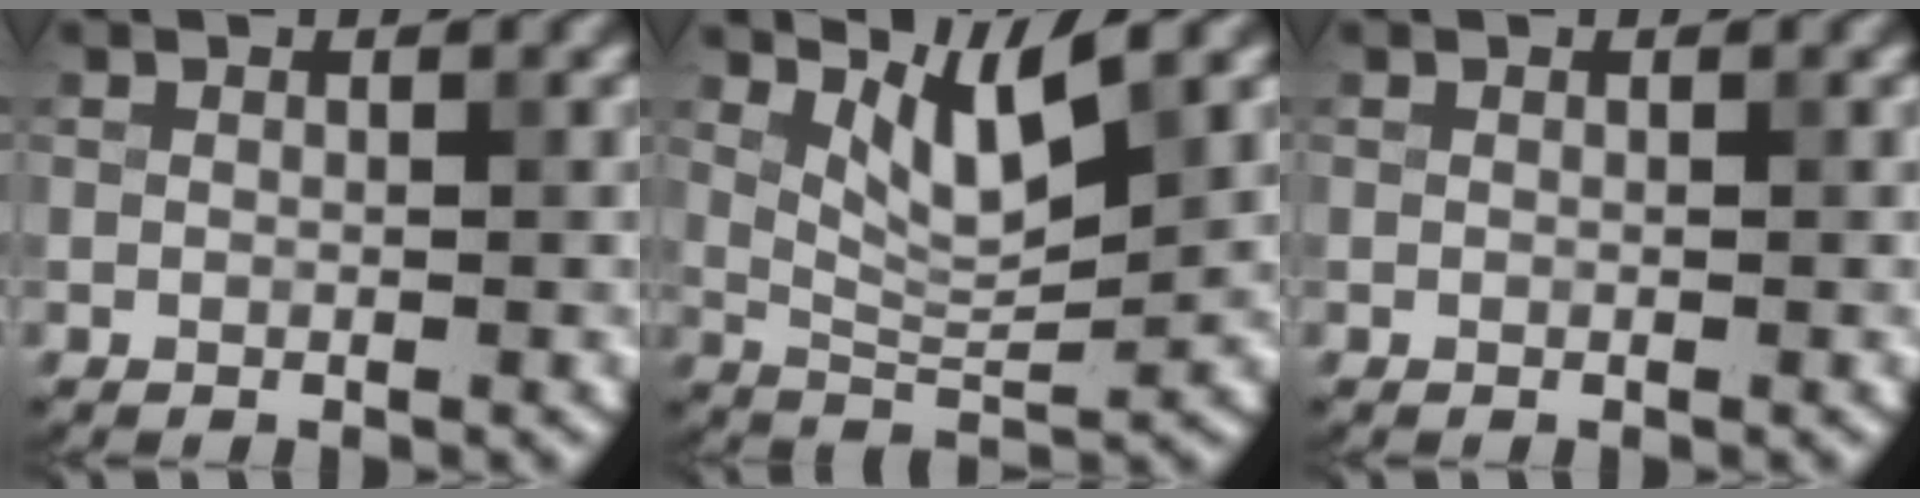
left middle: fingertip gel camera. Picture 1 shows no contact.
{"total": 4.6, "force": [2.6, 0.9, 3.7], "torque": [-0.076, -0.009, 0.053]}
{"total": 0.0}